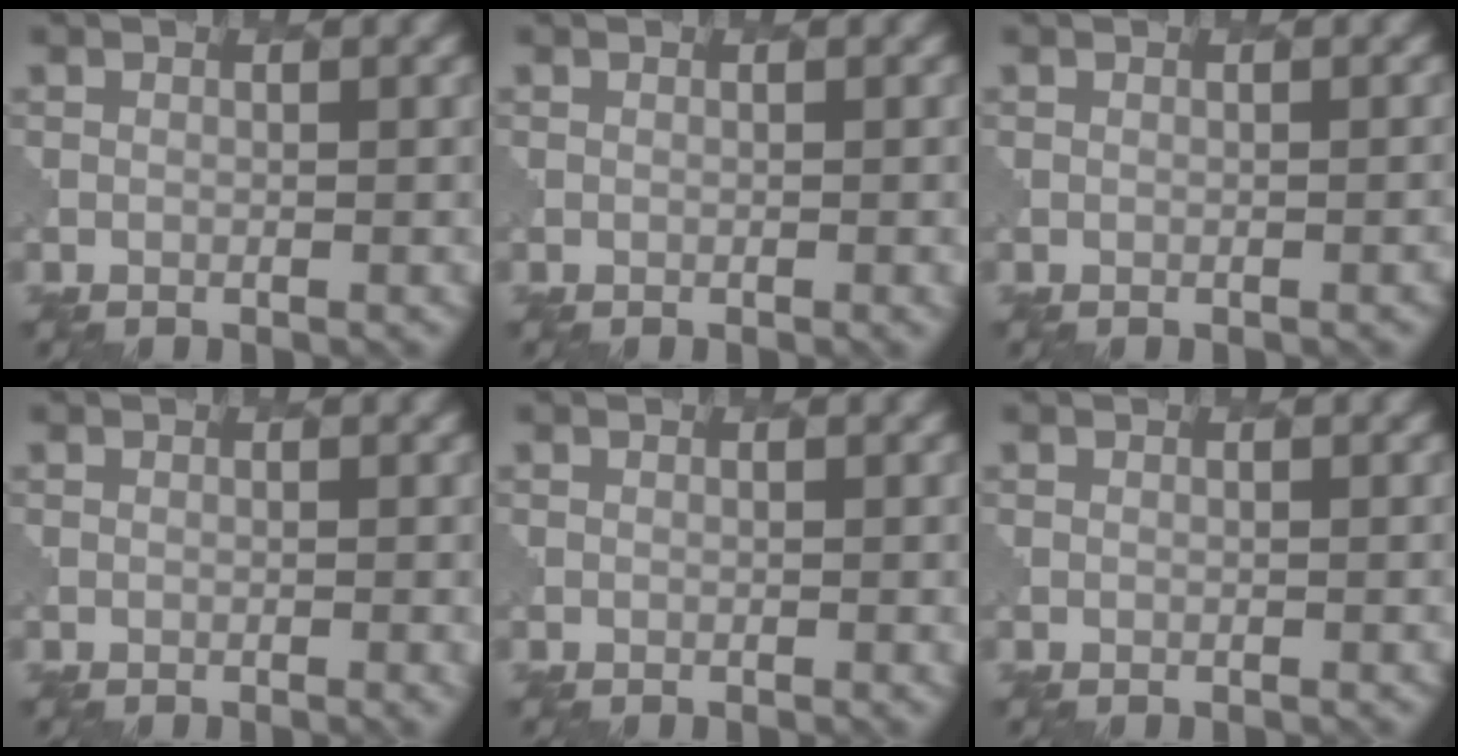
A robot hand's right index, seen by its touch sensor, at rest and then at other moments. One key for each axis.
{"total": 0.8, "fx": -0.3, "fy": 0.2, "fz": 0.7, "tx": -0.007, "ty": 0.001, "tz": -0.003}
{"total": 1.3, "fx": -0.6, "fy": 0.5, "fz": 1.0, "tx": 0.003, "ty": 0.005, "tz": -0.003}
{"total": 0.7, "fx": -0.2, "fy": 0.1, "fz": 0.7, "tx": -0.008, "ty": -0.001, "tz": -0.003}
{"total": 0.5, "fx": -0.1, "fy": 0.1, "fz": 0.5, "tx": -0.006, "ty": 0.000, "tz": -0.001}
{"total": 0.0}